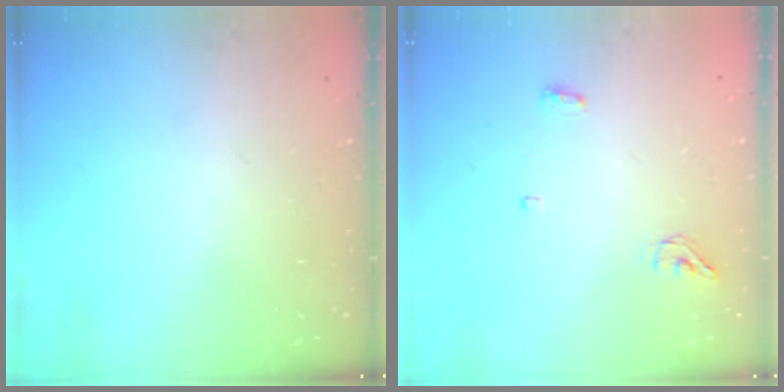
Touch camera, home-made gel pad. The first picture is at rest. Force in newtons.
{"total": 4.3, "press": 4.0, "slide": 1.4}